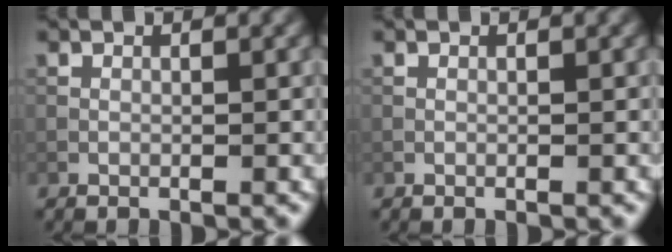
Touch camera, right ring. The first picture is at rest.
{"total": 0.0}